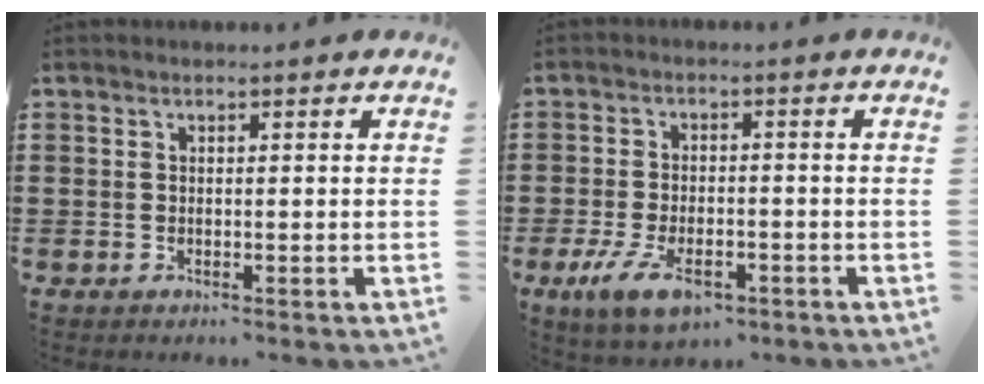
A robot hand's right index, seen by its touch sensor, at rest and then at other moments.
{"total": 6.5, "force": [-3.4, 2.8, 4.7], "torque": [-0.104, -0.002, -0.063]}